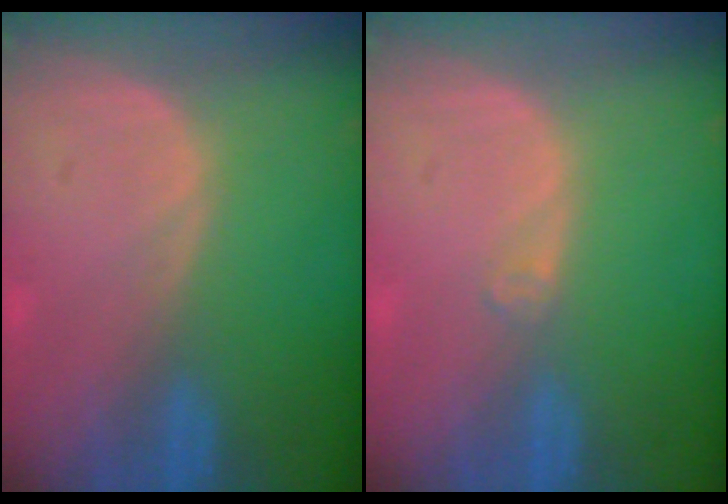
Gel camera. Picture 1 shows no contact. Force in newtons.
{"total": 1.1, "press": 0.8, "slide": 0.7}